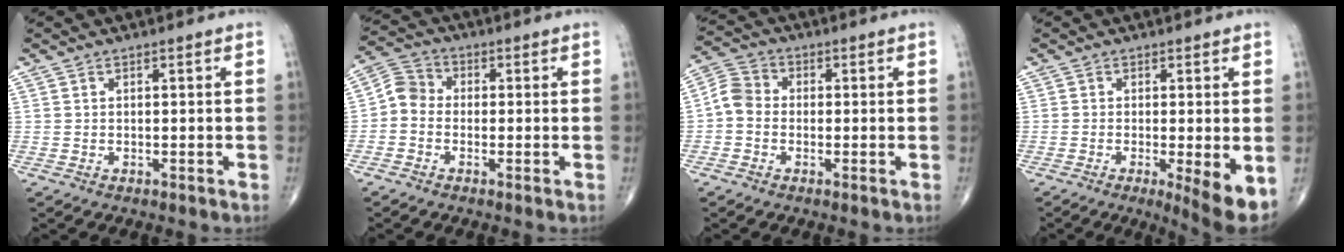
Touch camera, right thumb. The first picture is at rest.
{"total": 4.8, "force": [-1.0, 4.1, 2.3], "torque": [-0.029, 0.018, -0.038]}
{"total": 5.1, "force": [-0.8, 4.3, 2.6], "torque": [-0.038, 0.017, -0.031]}
{"total": 5.9, "force": [-1.5, 0.9, 5.6], "torque": [-0.087, -0.018, -0.027]}